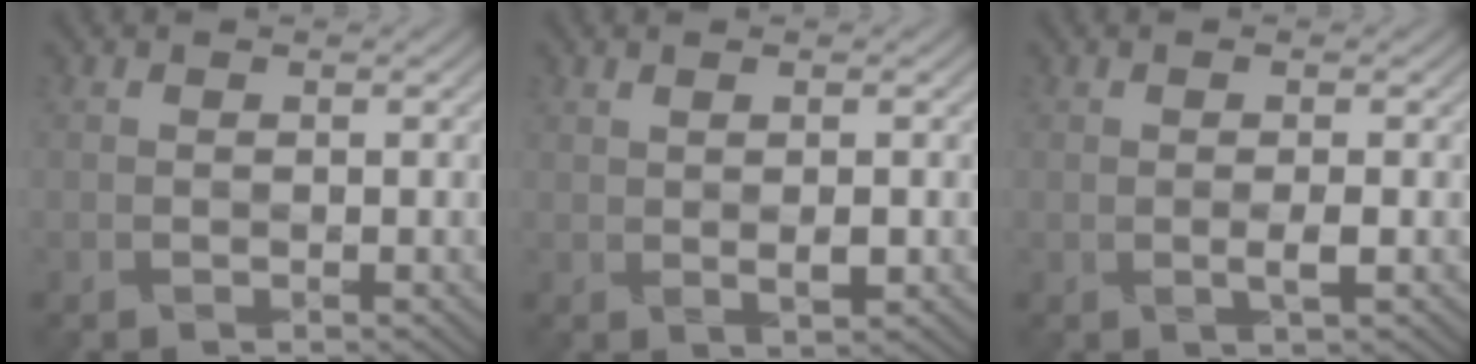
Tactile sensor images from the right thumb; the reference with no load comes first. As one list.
[{"total": 1.9, "force": [0.5, 0.2, 1.8], "torque": [-0.036, 0.003, 0.015]}, {"total": 1.5, "force": [-0.1, 0.1, 1.5], "torque": [-0.029, 0.001, -0.003]}]